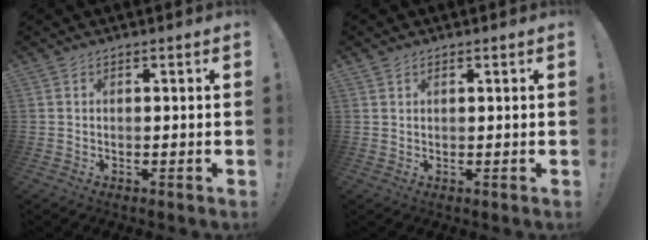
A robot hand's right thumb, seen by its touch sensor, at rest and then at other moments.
{"total": 0.8, "force": [0.7, 0.4, 0.2], "torque": [-0.003, -0.001, 0.013]}